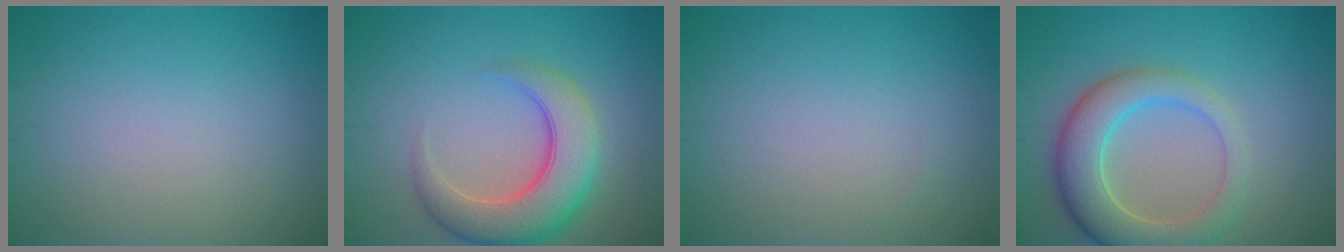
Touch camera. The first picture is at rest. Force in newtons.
{"total": 6.9, "press": 6.9, "slide": 0.6}
{"total": 0.0}
{"total": 6.3, "press": 6.3, "slide": 0.6}